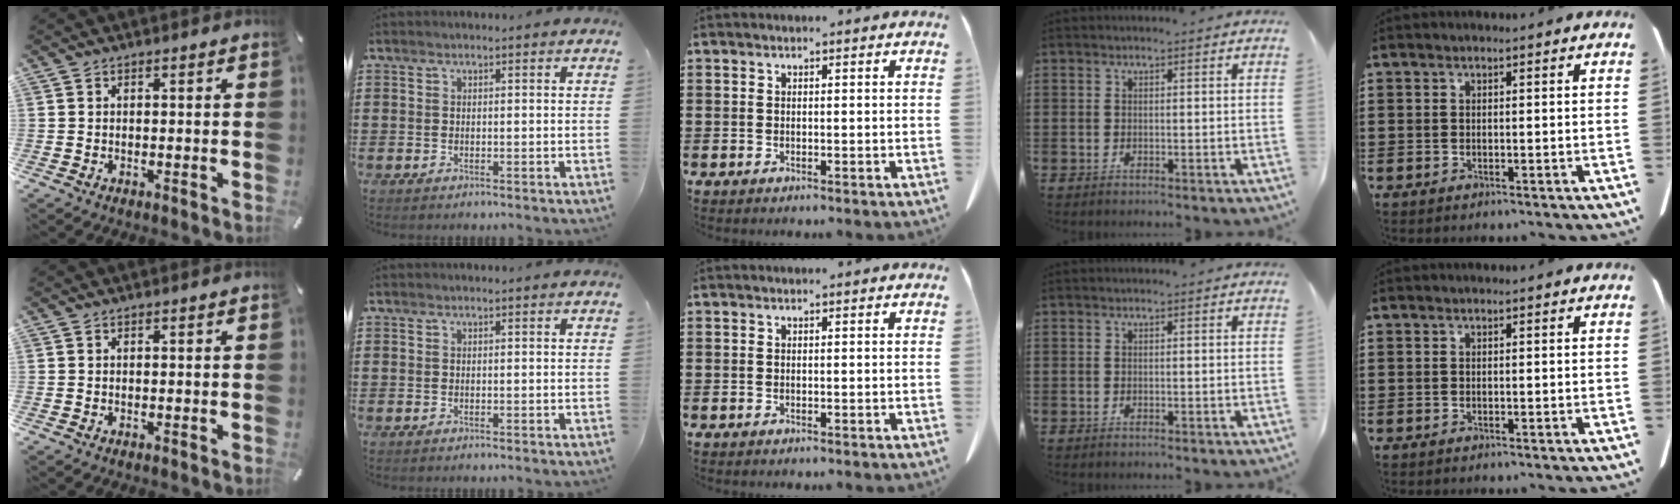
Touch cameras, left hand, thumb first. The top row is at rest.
{}